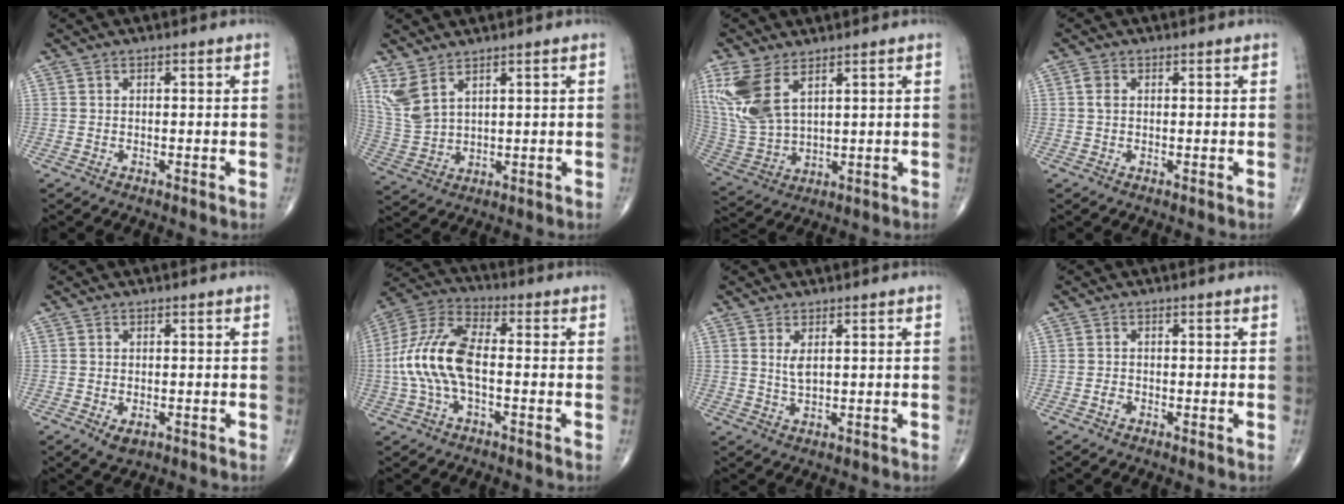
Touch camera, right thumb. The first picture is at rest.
{"total": 6.5, "force": [4.3, 2.5, 4.2], "torque": [-0.095, -0.019, 0.104]}
{"total": 12.2, "force": [6.0, 5.9, 8.9], "torque": [-0.206, -0.016, 0.138]}
{"total": 1.6, "force": [0.3, 1.0, 1.2], "torque": [-0.025, 0.003, 0.004]}
{"total": 2.3, "force": [-0.8, 1.4, 1.7], "torque": [-0.022, -0.003, -0.007]}
{"total": 14.2, "force": [-1.5, 6.0, 12.8], "torque": [-0.291, 0.034, -0.032]}
{"total": 2.5, "force": [0.9, 1.0, 2.1], "torque": [-0.042, -0.010, 0.024]}
{"total": 1.0, "force": [-0.5, 0.7, 0.6], "torque": [-0.006, 0.003, -0.012]}